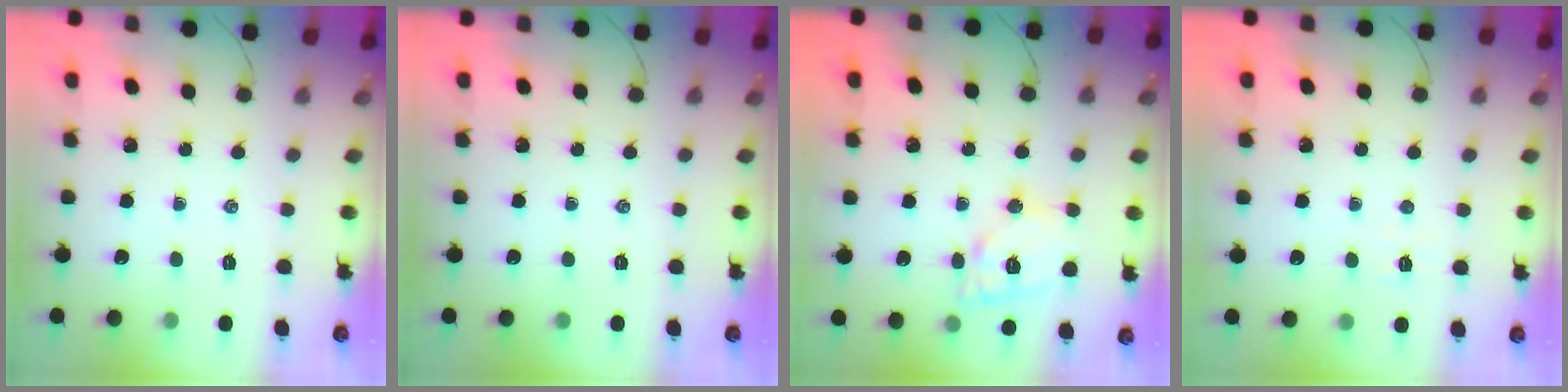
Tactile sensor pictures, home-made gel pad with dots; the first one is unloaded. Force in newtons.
{"total": 0.0}
{"total": 11.8, "press": 11.7, "slide": 1.5}
{"total": 2.6, "press": 2.6, "slide": 0.5}